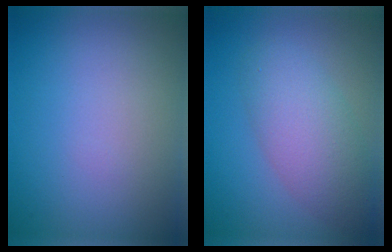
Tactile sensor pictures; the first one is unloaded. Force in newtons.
{"total": 5.0, "press": 5.0, "slide": 0.2}